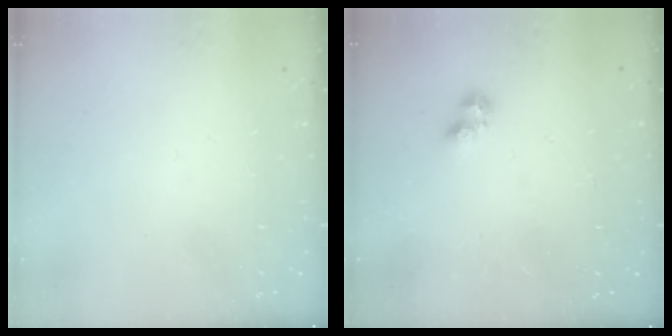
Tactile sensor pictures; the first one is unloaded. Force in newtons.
{"total": 2.8, "press": 2.7, "slide": 0.5}